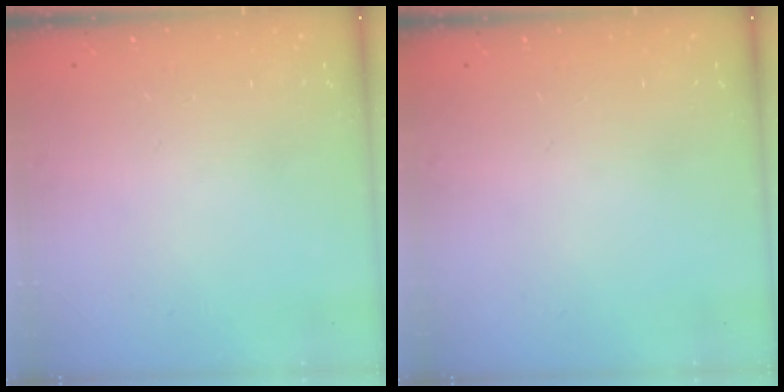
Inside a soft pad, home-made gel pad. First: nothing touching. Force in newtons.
{"total": 0.0}